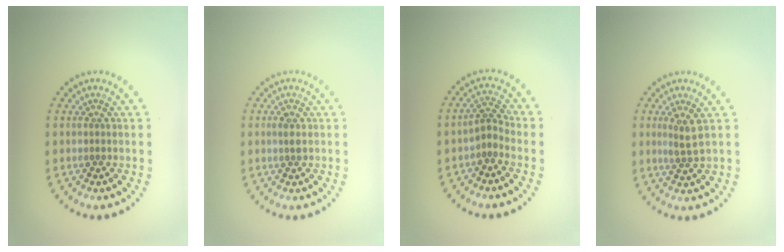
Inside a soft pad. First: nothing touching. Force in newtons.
{"total": 0.9, "press": 0.8, "slide": 0.3}
{"total": 1.8, "press": 1.2, "slide": 1.3}
{"total": 1.9, "press": 1.3, "slide": 1.4}